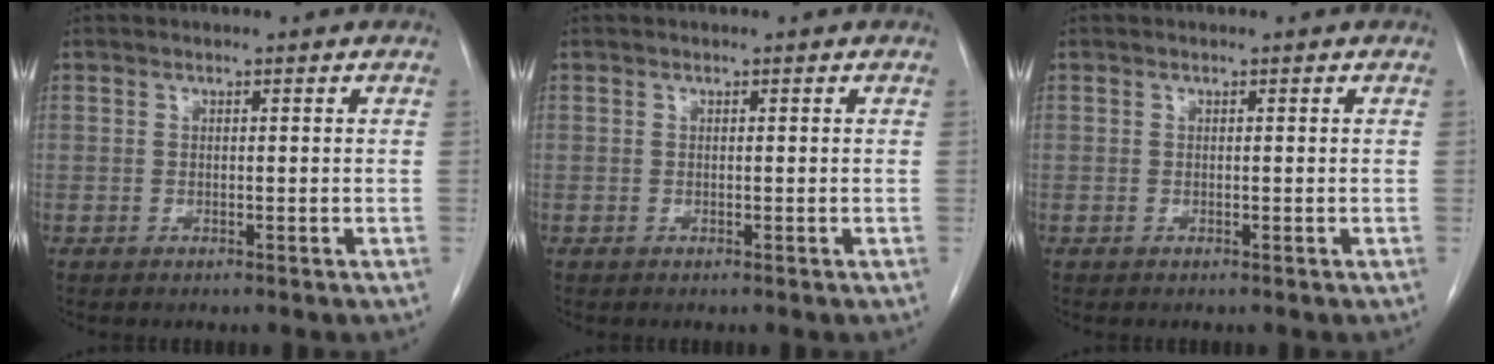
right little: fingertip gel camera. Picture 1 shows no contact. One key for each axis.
{"total": 0.0}
{"total": 0.0}